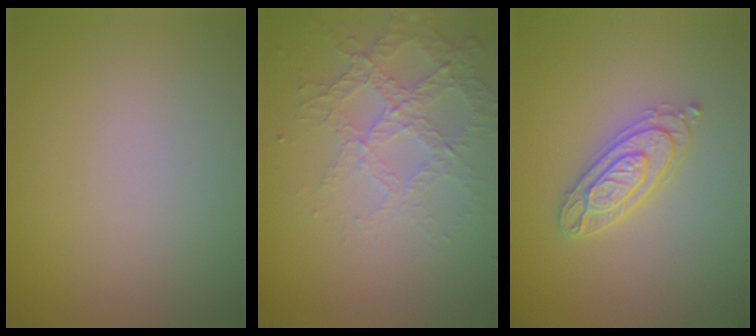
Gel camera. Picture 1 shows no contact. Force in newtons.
{"total": 4.2, "press": 3.0, "slide": 2.9}
{"total": 3.0, "press": 2.9, "slide": 0.6}